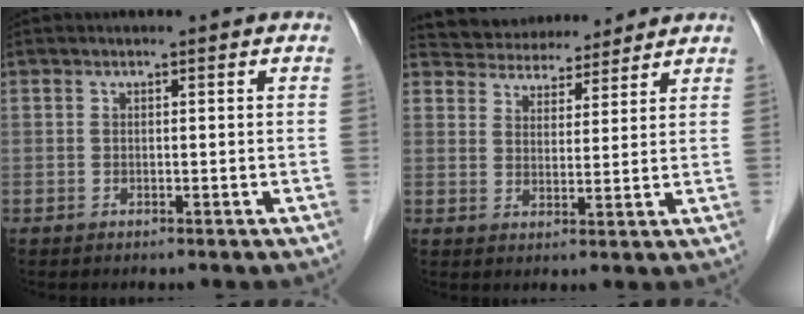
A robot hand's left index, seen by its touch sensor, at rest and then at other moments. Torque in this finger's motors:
{"motor_torque": [-0.49, -0.89, 0.00, 0.01]}